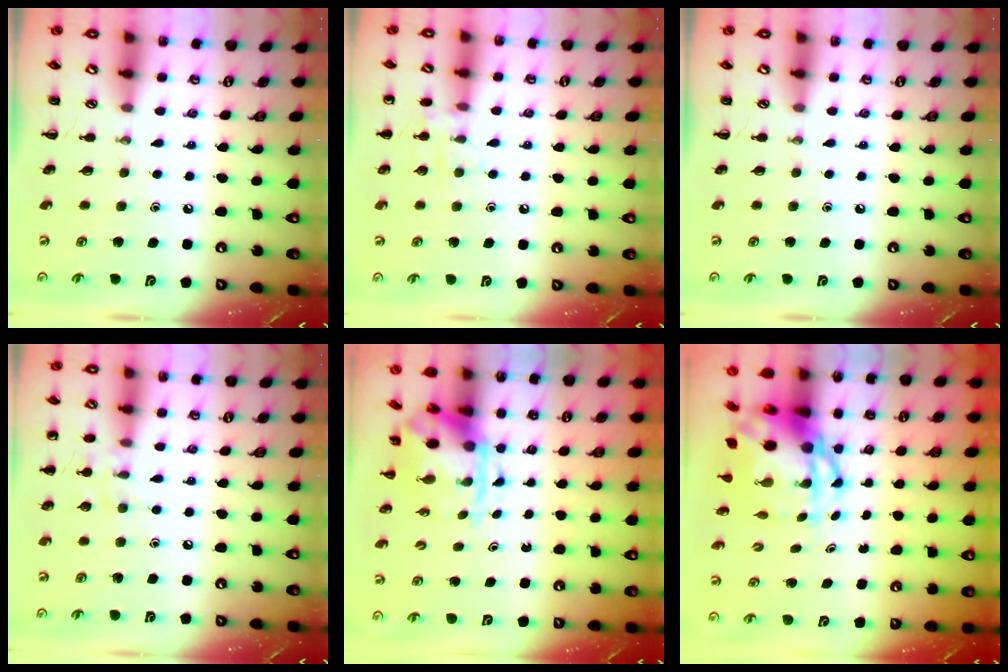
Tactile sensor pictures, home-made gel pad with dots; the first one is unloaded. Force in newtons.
{"total": 7.4, "press": 7.3, "slide": 1.1}
{"total": 0.0}
{"total": 7.6, "press": 7.3, "slide": 2.1}
{"total": 3.5, "press": 3.4, "slide": 0.9}
{"total": 8.3, "press": 7.9, "slide": 2.4}